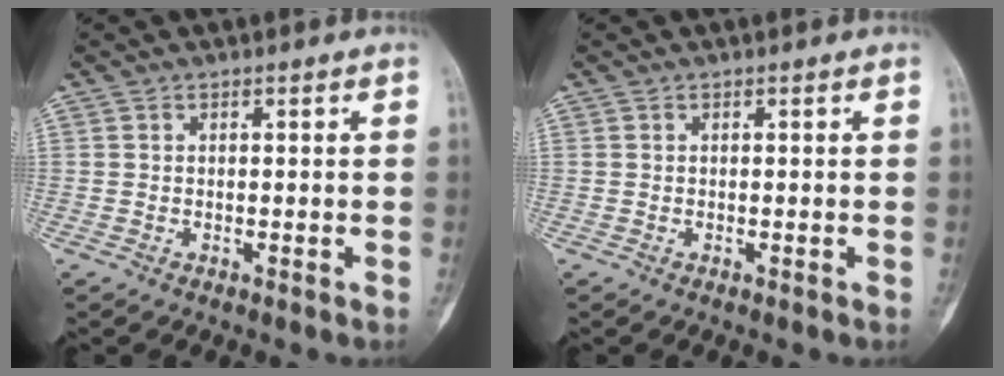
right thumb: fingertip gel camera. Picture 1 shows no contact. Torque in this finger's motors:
{"motor_torque": [-0.01, -0.01, 0.13, 0.00, 0.00]}